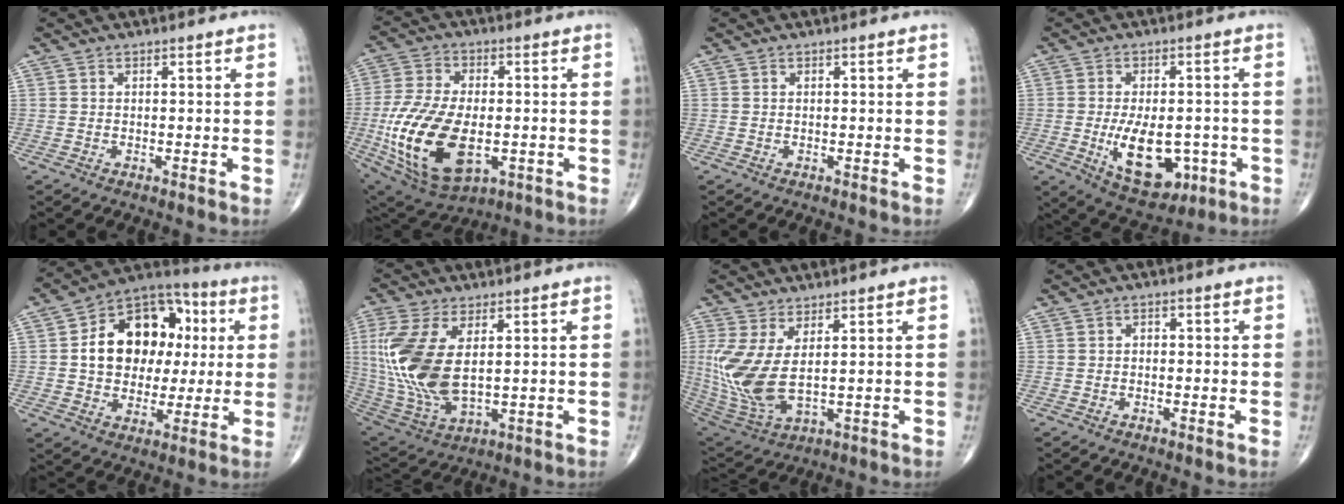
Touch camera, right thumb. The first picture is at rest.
{"total": 20.7, "force": [-4.2, 11.2, 16.9], "torque": [-0.337, -0.008, -0.057]}
{"total": 0.0}
{"total": 12.8, "force": [-3.2, 7.0, 10.2], "torque": [-0.138, -0.002, -0.033]}
{"total": 18.5, "force": [2.6, 13.6, 12.2], "torque": [-0.142, 0.023, 0.038]}
{"total": 17.1, "force": [2.4, 8.6, 14.6], "torque": [-0.334, -0.016, 0.061]}
{"total": 12.5, "force": [1.9, 5.3, 11.1], "torque": [-0.264, -0.025, 0.058]}
{"total": 1.0, "force": [-0.1, 0.7, 0.6], "torque": [-0.004, 0.006, -0.006]}